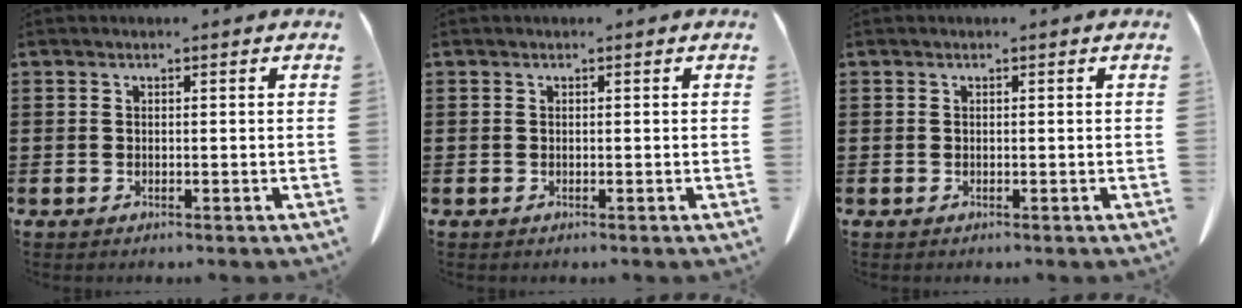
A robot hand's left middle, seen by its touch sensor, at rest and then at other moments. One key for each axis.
{"total": 0.0}
{"total": 0.0}